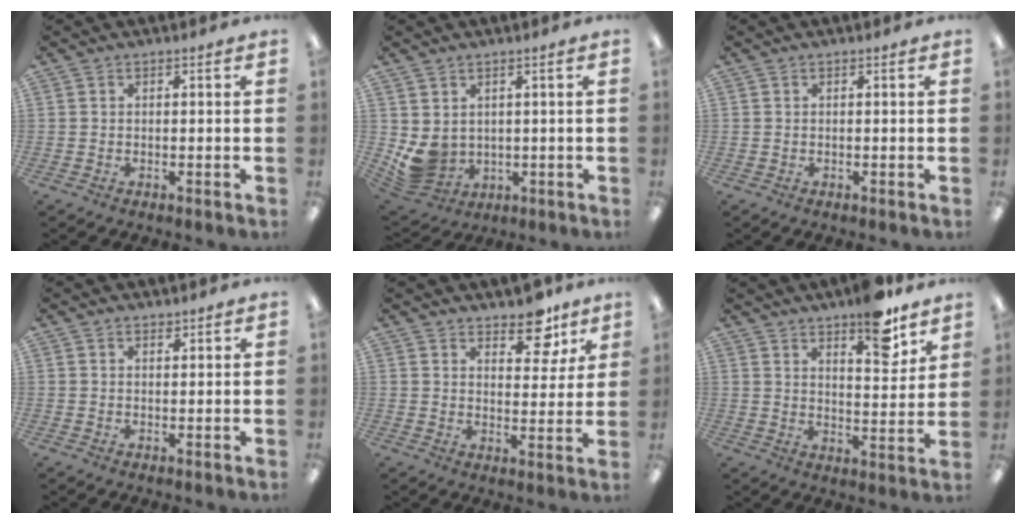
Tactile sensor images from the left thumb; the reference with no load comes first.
{"total": 6.0, "force": [1.7, 5.2, 2.6], "torque": [-0.084, -0.015, 0.037]}
{"total": 0.0}
{"total": 1.1, "force": [1.1, 0.4, 0.1], "torque": [-0.002, 0.000, 0.020]}
{"total": 9.9, "force": [7.4, 4.5, 4.8], "torque": [-0.043, -0.045, 0.124]}
{"total": 10.8, "force": [8.3, 3.4, 6.0], "torque": [-0.068, -0.056, 0.139]}